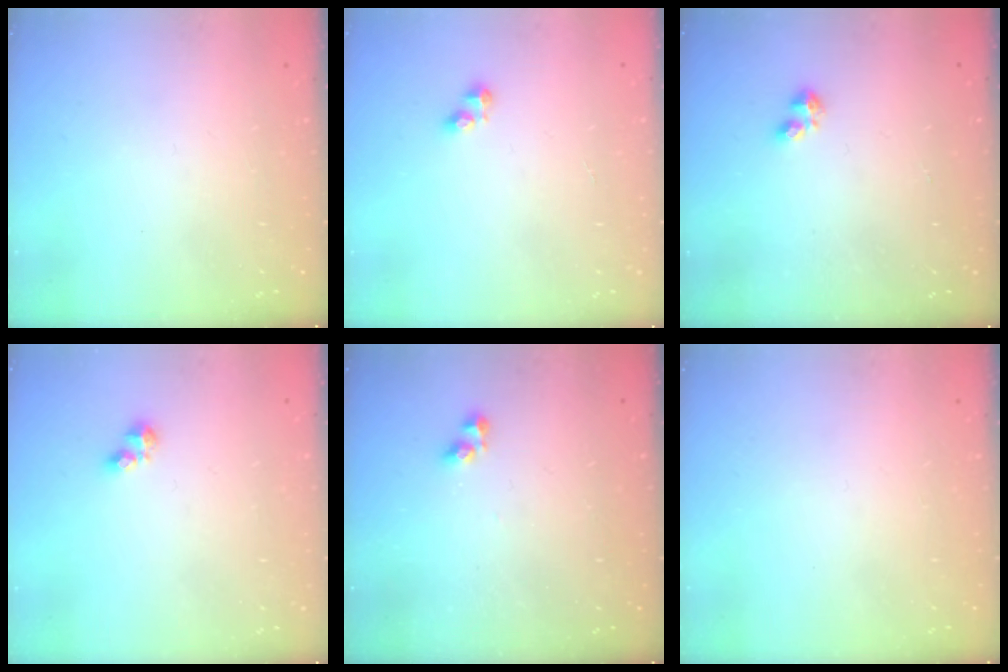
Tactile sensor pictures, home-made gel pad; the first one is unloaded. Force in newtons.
{"total": 2.8, "press": 2.8, "slide": 0.4}
{"total": 2.2, "press": 2.2, "slide": 0.4}
{"total": 4.5, "press": 4.5, "slide": 0.5}
{"total": 4.2, "press": 4.1, "slide": 0.2}
{"total": 0.0}